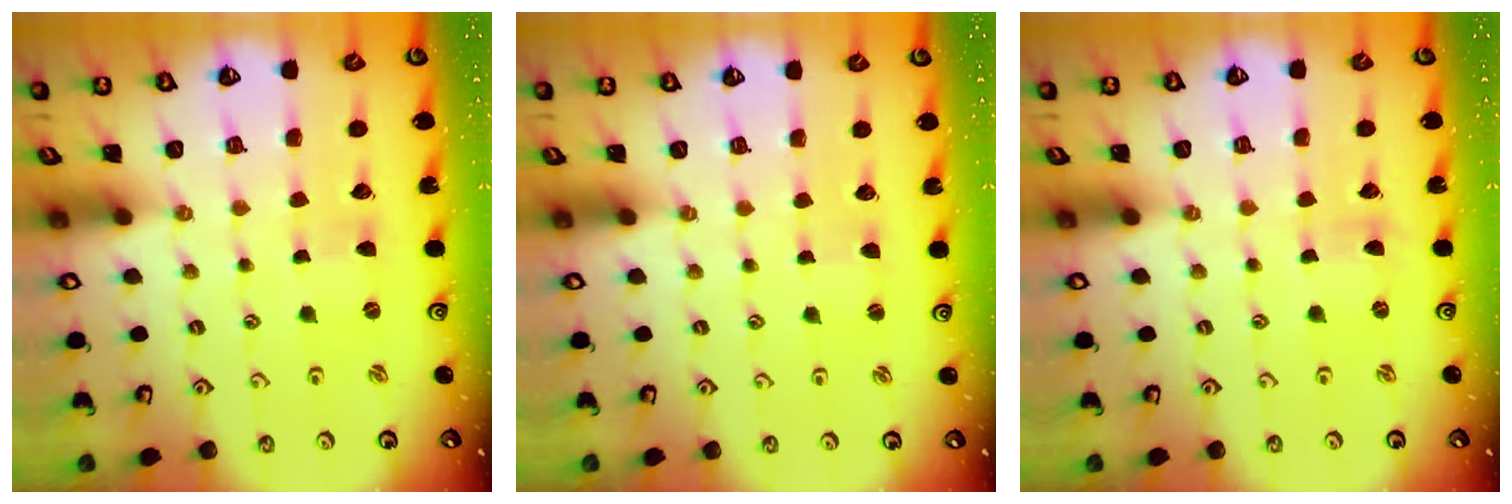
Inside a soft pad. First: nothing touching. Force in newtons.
{"total": 1.1, "press": 1.1, "slide": 0.2}
{"total": 0.0}